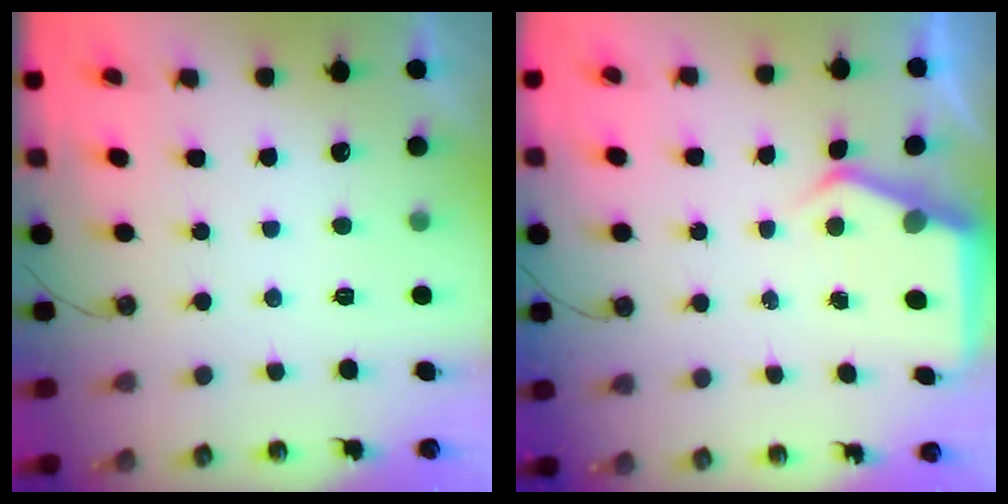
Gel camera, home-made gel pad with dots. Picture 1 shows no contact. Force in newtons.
{"total": 4.3, "press": 4.2, "slide": 0.6}